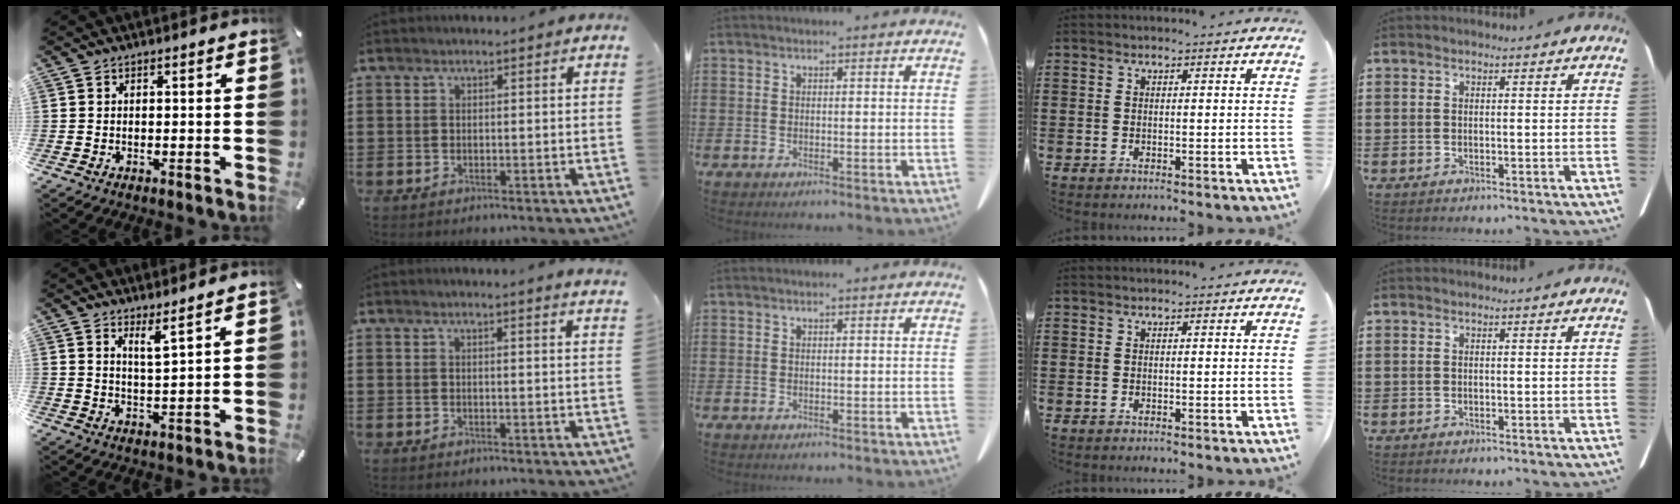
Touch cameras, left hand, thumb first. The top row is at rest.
{"thumb": {"total": 4.5, "force": [3.8, -0.3, 2.5], "torque": [-0.050, -0.022, 0.063]}, "index": {"total": 1.5, "force": [1.3, -0.3, 0.7], "torque": [-0.014, -0.003, 0.025]}}